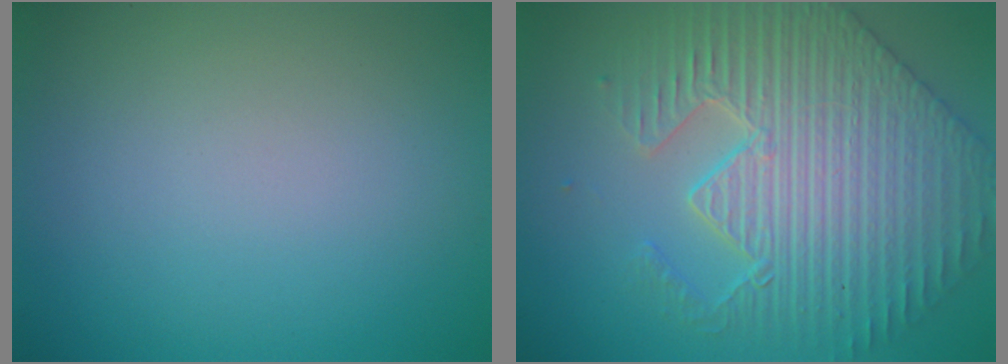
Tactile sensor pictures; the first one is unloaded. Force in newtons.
{"total": 6.6, "press": 5.7, "slide": 3.3}